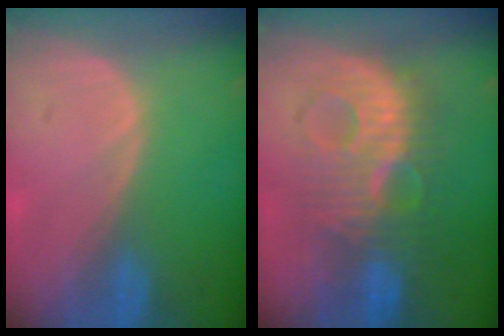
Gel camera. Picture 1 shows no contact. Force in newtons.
{"total": 9.6, "press": 9.6, "slide": 0.1}